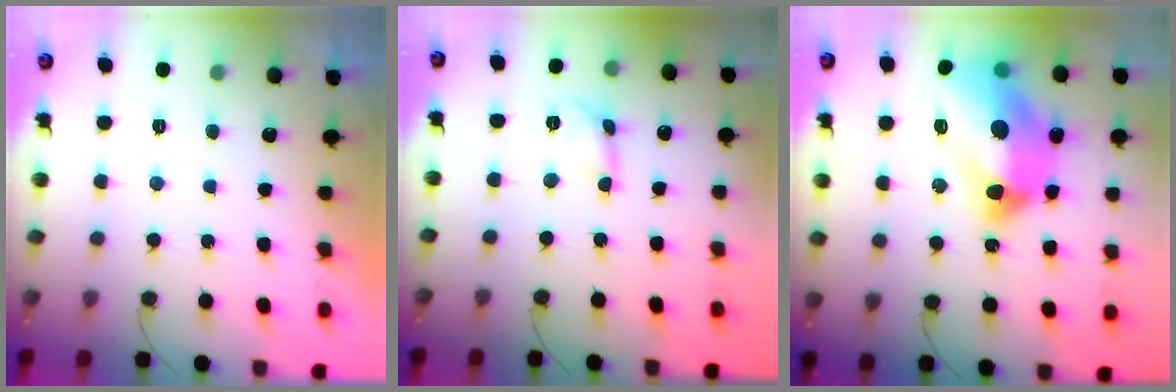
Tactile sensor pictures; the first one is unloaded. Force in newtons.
{"total": 2.8, "press": 2.7, "slide": 0.3}
{"total": 21.9, "press": 21.8, "slide": 2.2}